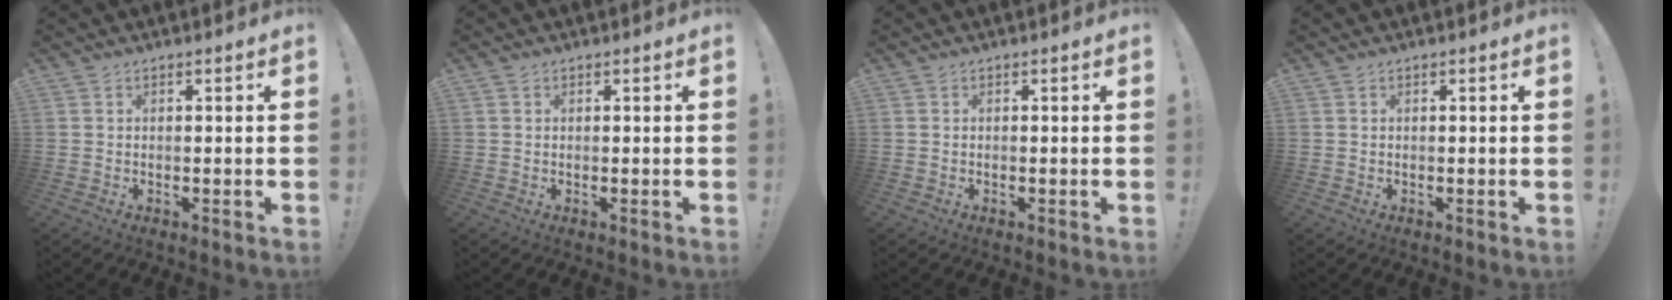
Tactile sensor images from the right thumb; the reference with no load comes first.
{"total": 0.5, "force": [0.3, 0.5, 0.0], "torque": [0.007, -0.002, 0.004]}
{"total": 0.0}
{"total": 0.0}